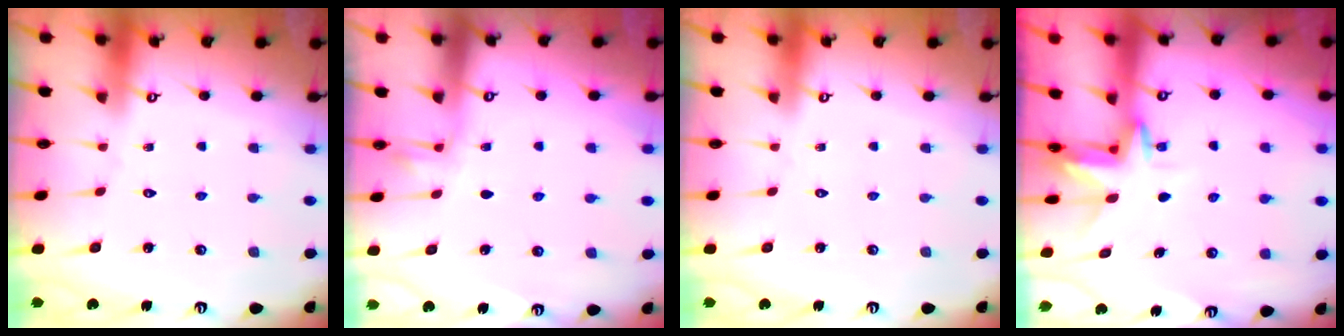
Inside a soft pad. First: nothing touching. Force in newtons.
{"total": 3.0, "press": 3.0, "slide": 0.4}
{"total": 0.0}
{"total": 3.2, "press": 3.2, "slide": 0.3}